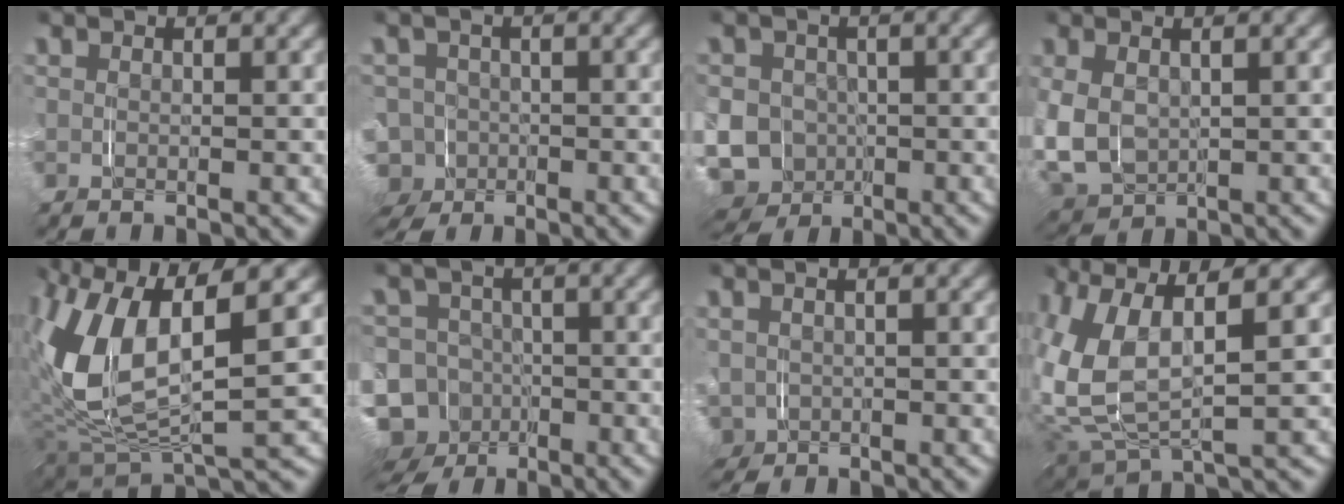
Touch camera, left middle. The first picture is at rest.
{"total": 8.8, "force": [-3.5, 7.7, 2.5], "torque": [-0.077, -0.042, -0.057]}
{"total": 12.3, "force": [-3.9, 11.1, 3.6], "torque": [-0.115, -0.054, -0.063]}
{"total": 8.7, "force": [-1.2, 7.6, 4.0], "torque": [-0.145, -0.040, -0.012]}
{"total": 10.7, "force": [0.8, 5.7, 9.0], "torque": [-0.202, -0.012, 0.016]}
{"total": 14.8, "force": [-6.6, 12.8, 3.5], "torque": [-0.105, -0.080, -0.111]}
{"total": 4.1, "force": [-1.3, 3.7, 1.3], "torque": [-0.054, -0.028, -0.015]}
{"total": 11.5, "force": [0.5, 8.4, 7.8], "torque": [-0.216, -0.024, 0.012]}